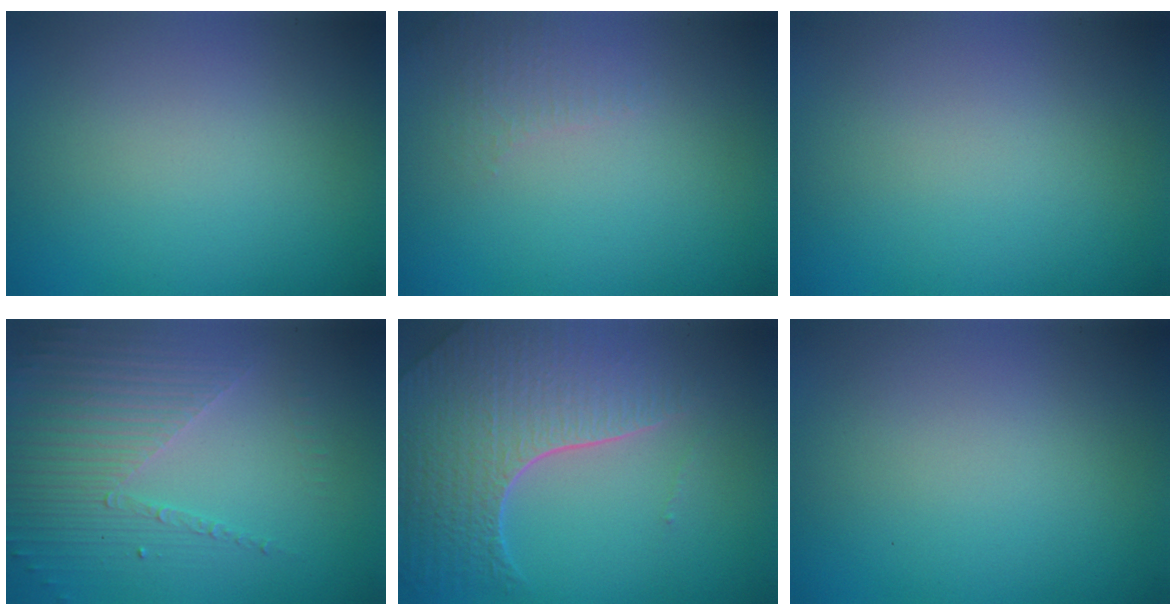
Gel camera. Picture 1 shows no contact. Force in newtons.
{"total": 1.6, "press": 1.6, "slide": 0.4}
{"total": 0.0}
{"total": 3.6, "press": 3.3, "slide": 1.5}
{"total": 8.2, "press": 5.8, "slide": 5.8}
{"total": 0.0}